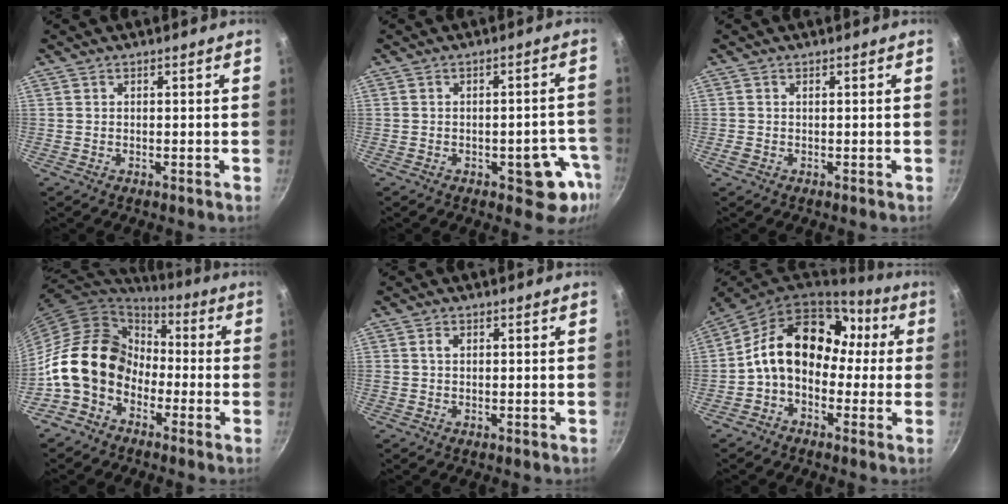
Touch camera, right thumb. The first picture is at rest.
{"total": 8.9, "force": [-3.7, 4.5, 6.7], "torque": [-0.018, 0.027, -0.044]}
{"total": 0.9, "force": [-0.1, 0.7, 0.6], "torque": [-0.010, 0.002, -0.002]}
{"total": 15.5, "force": [-4.6, 12.0, 8.6], "torque": [-0.117, 0.053, -0.106]}
{"total": 1.3, "force": [0.4, 0.9, 0.8], "torque": [-0.011, 0.003, 0.005]}
{"total": 17.0, "force": [1.0, 12.6, 11.3], "torque": [-0.151, 0.053, -0.004]}